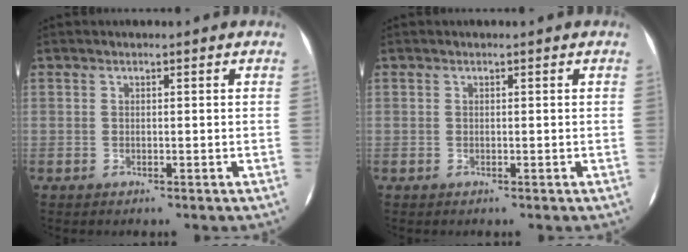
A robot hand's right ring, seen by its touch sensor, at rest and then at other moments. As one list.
[{"total": 0.0}]